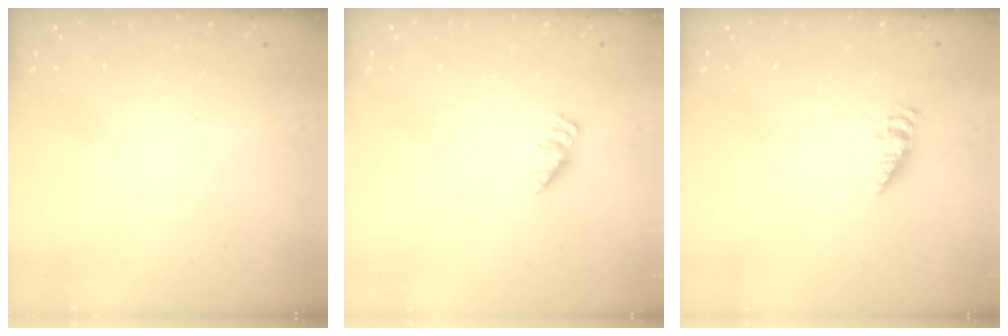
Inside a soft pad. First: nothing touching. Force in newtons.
{"total": 1.4, "press": 1.3, "slide": 0.2}
{"total": 2.2, "press": 2.2, "slide": 0.3}